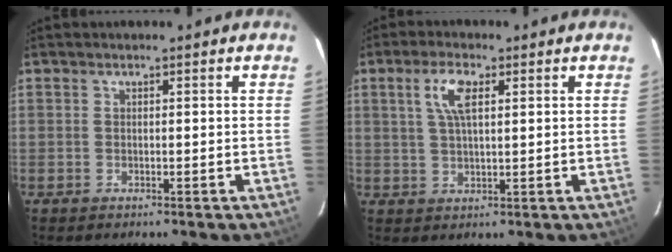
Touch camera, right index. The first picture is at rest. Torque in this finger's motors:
{"motor_torque": [0.27, -0.04, 0.31, 0.10]}